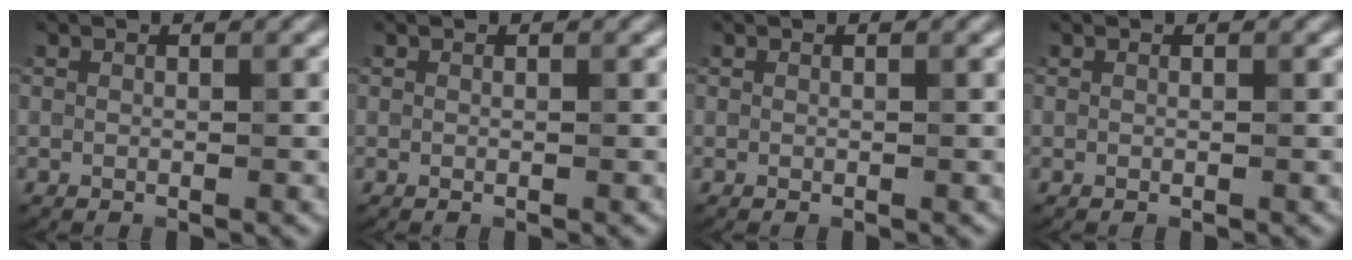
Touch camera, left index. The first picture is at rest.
{"total": 0.0}
{"total": 0.0}
{"total": 0.0}